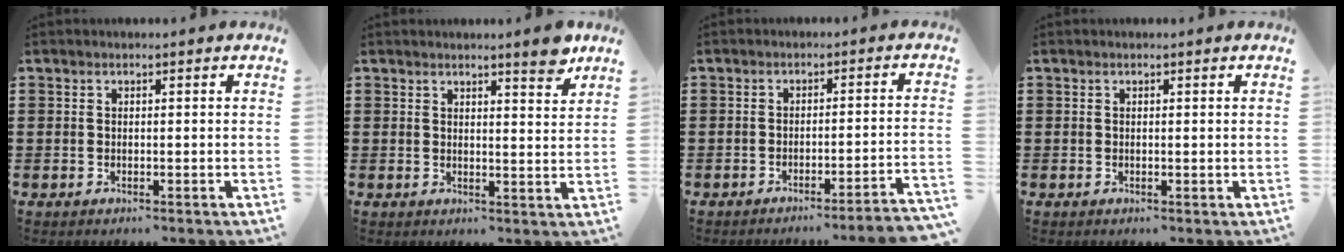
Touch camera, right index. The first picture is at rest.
{"total": 3.9, "force": [3.4, 0.3, 1.9], "torque": [-0.030, -0.009, 0.058]}
{"total": 2.9, "force": [-2.7, -0.5, 1.1], "torque": [-0.021, -0.006, -0.058]}
{"total": 0.0}